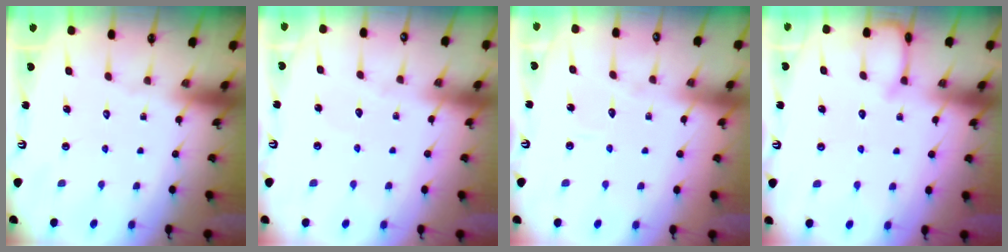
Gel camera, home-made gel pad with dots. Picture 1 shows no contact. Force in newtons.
{"total": 2.1, "press": 2.1, "slide": 0.3}
{"total": 3.2, "press": 3.1, "slide": 0.3}
{"total": 4.8, "press": 4.8, "slide": 0.5}